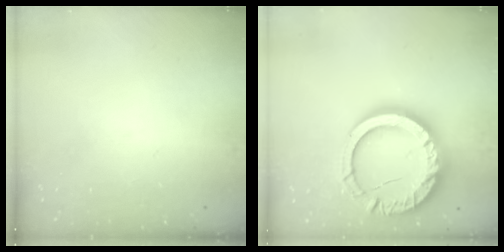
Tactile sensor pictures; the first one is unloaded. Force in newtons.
{"total": 24.5, "press": 24.4, "slide": 2.2}